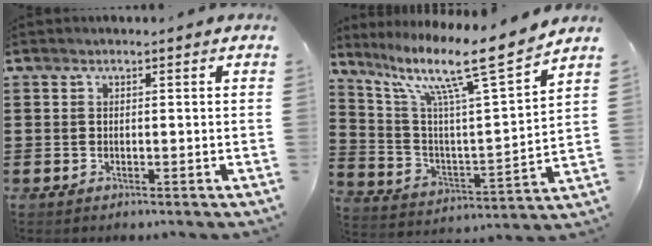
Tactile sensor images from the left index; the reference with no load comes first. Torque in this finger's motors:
{"motor_torque": [2.14, 0.00, 0.41, 0.21]}